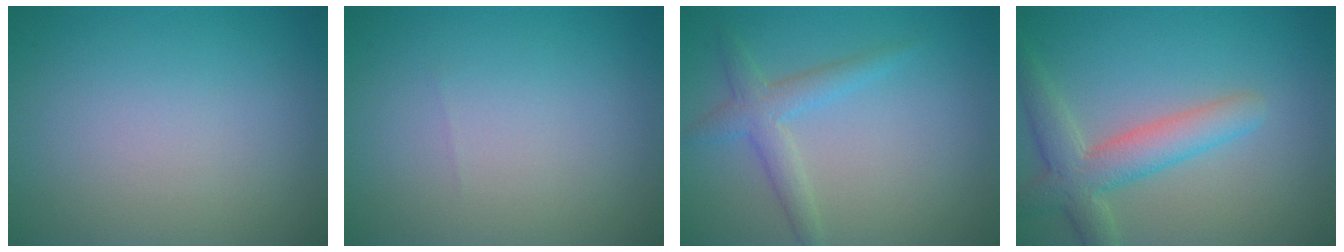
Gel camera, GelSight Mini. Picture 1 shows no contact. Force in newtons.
{"total": 0.0}
{"total": 2.6, "press": 2.6, "slide": 0.1}
{"total": 4.6, "press": 4.6, "slide": 0.5}